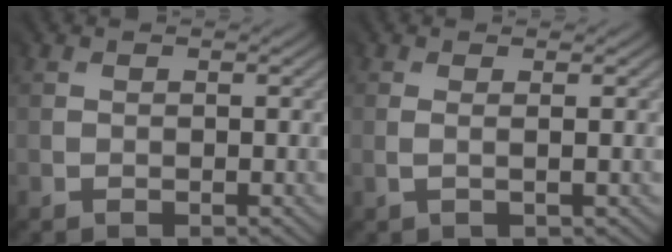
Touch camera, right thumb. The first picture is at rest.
{"total": 1.3, "force": [0.2, -1.3, -0.3], "torque": [-0.009, 0.003, 0.004]}